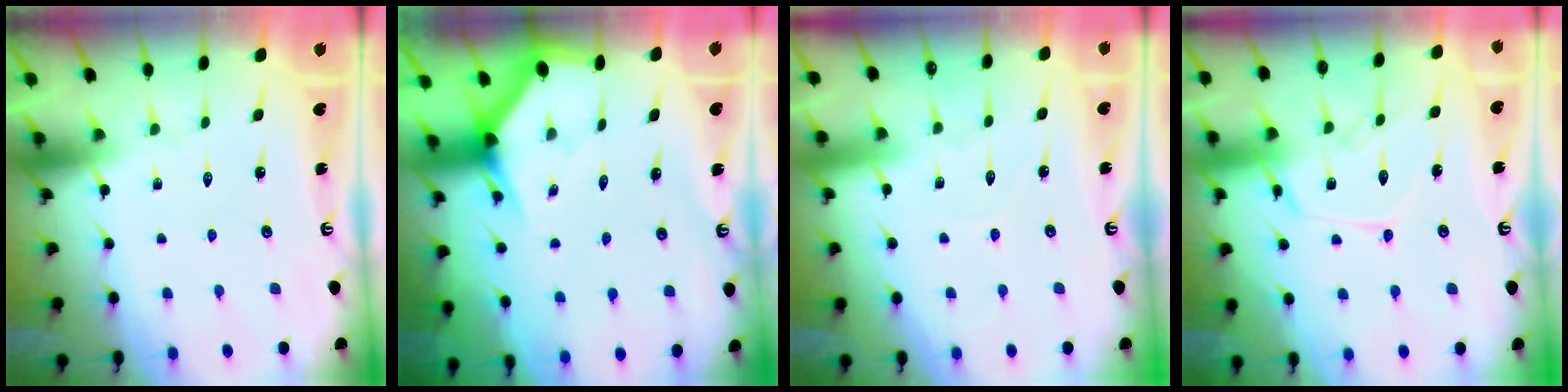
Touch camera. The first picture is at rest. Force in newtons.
{"total": 3.1, "press": 3.1, "slide": 0.1}
{"total": 2.9, "press": 2.9, "slide": 0.2}
{"total": 13.0, "press": 13.0, "slide": 0.8}